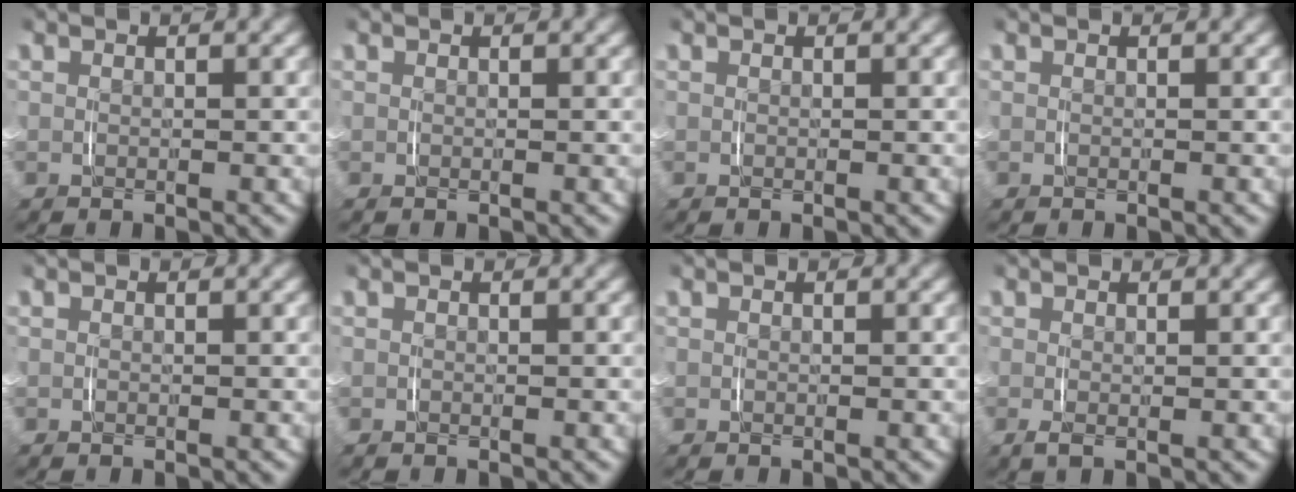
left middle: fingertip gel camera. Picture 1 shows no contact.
{"total": 0.0}
{"total": 0.0}
{"total": 0.0}
{"total": 0.0}
{"total": 0.0}
{"total": 0.0}
{"total": 0.6, "force": [-0.1, -0.2, 0.6], "torque": [-0.008, -0.003, -0.002]}